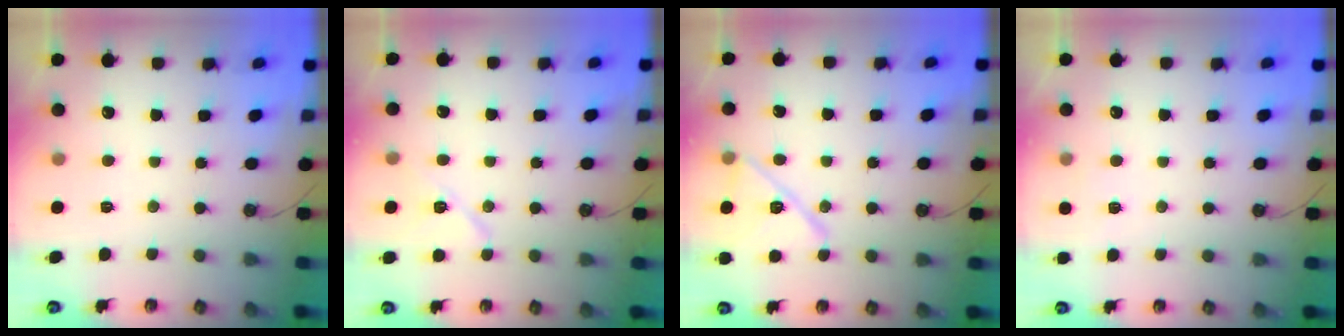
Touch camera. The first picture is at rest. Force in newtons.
{"total": 8.9, "press": 8.9, "slide": 1.1}
{"total": 13.4, "press": 13.4, "slide": 0.3}
{"total": 2.8, "press": 2.3, "slide": 1.5}